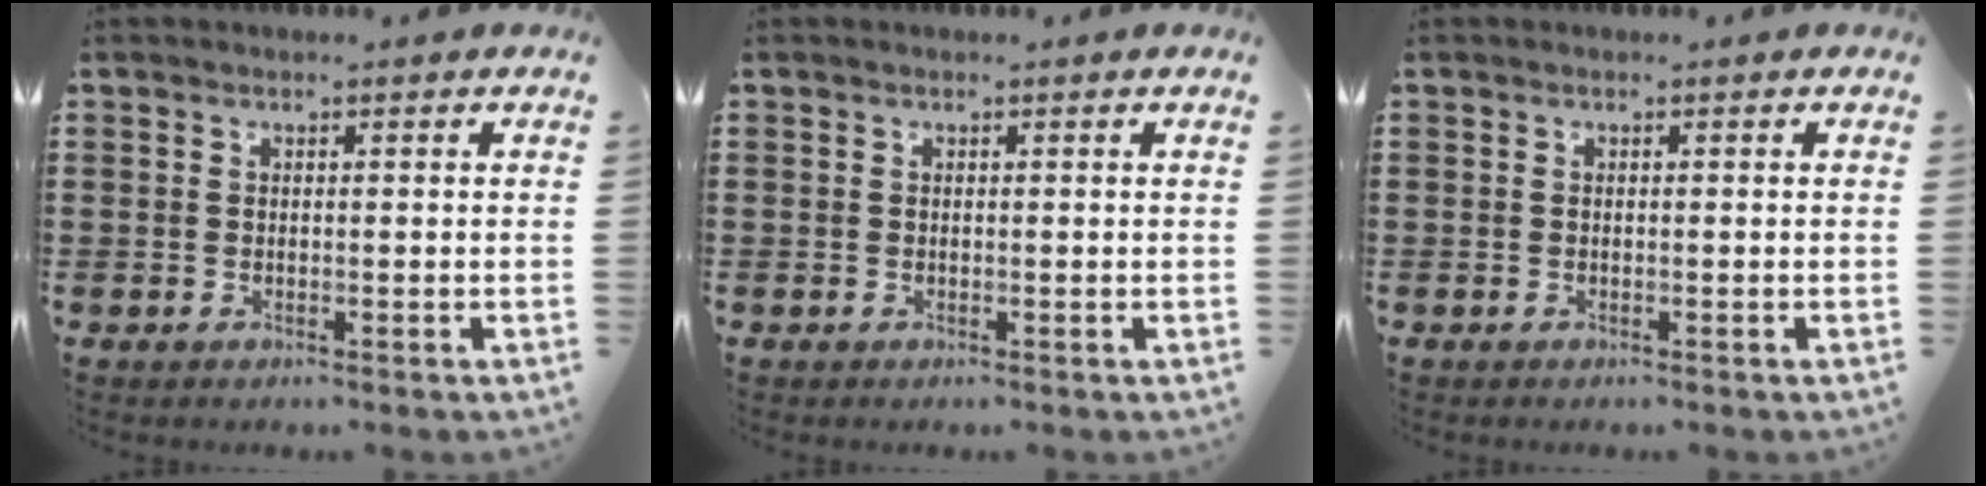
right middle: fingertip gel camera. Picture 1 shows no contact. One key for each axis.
{"total": 0.0}
{"total": 0.0}